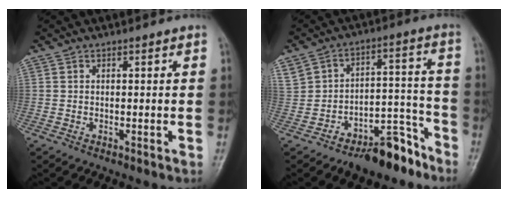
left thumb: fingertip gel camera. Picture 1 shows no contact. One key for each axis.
{"total": 12.5, "fx": -7.7, "fy": 7.2, "fz": 6.7, "tx": -0.061, "ty": 0.095, "tz": -0.115}